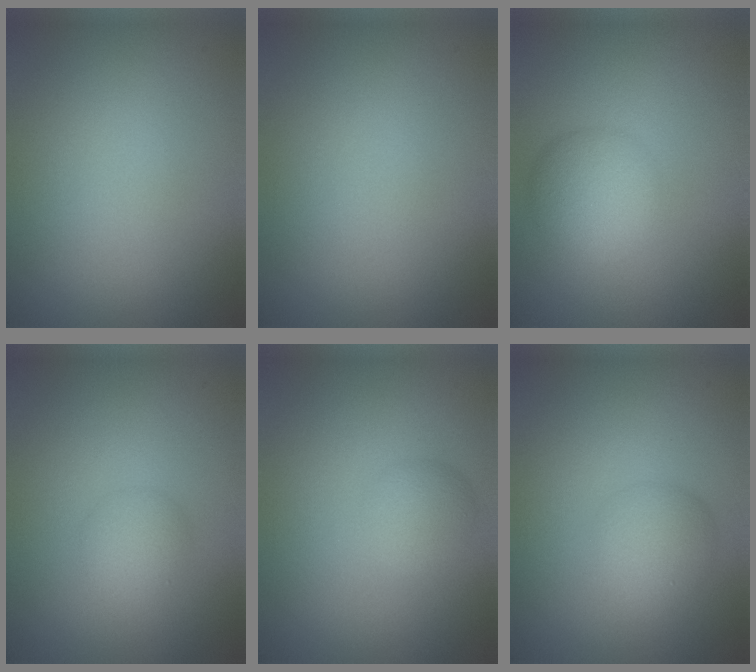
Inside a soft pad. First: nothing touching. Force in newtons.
{"total": 0.0}
{"total": 4.2, "press": 4.2, "slide": 0.2}
{"total": 2.2, "press": 2.2, "slide": 0.1}
{"total": 2.2, "press": 2.2, "slide": 0.0}
{"total": 3.2, "press": 3.2, "slide": 0.1}